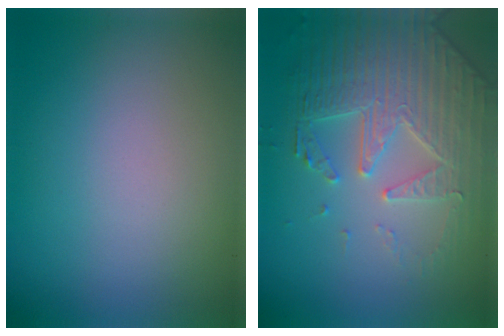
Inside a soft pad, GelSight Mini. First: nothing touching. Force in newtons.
{"total": 4.9, "press": 4.7, "slide": 1.5}